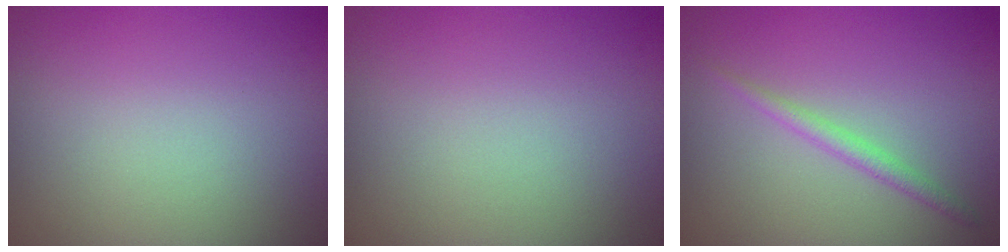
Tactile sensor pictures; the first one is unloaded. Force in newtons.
{"total": 0.0}
{"total": 1.5, "press": 1.4, "slide": 0.1}